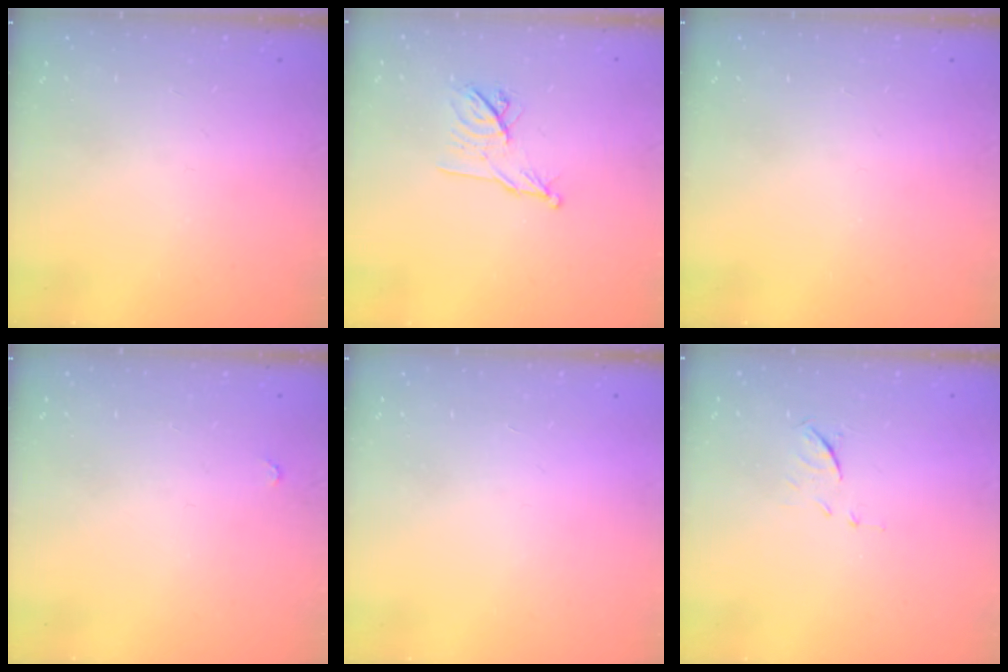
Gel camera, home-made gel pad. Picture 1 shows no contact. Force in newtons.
{"total": 10.0, "press": 9.9, "slide": 0.9}
{"total": 0.0}
{"total": 2.8, "press": 2.8, "slide": 0.4}
{"total": 1.6, "press": 1.6, "slide": 0.1}
{"total": 6.3, "press": 6.2, "slide": 0.6}